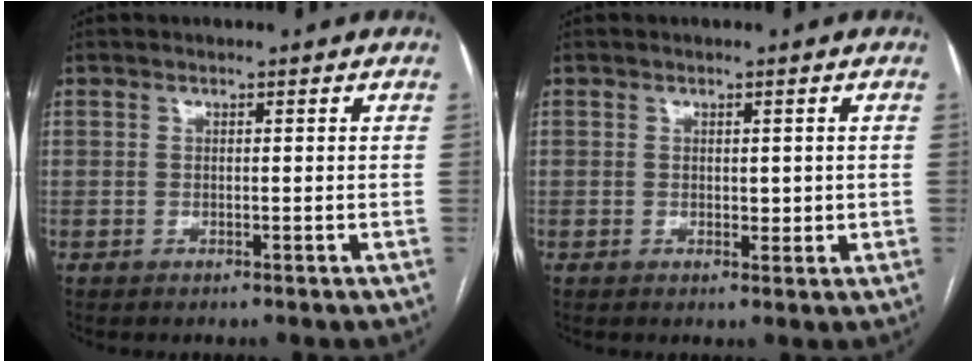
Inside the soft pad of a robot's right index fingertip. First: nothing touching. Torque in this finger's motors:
{"motor_torque": [-0.38, 0.85, 0.00, 0.01]}